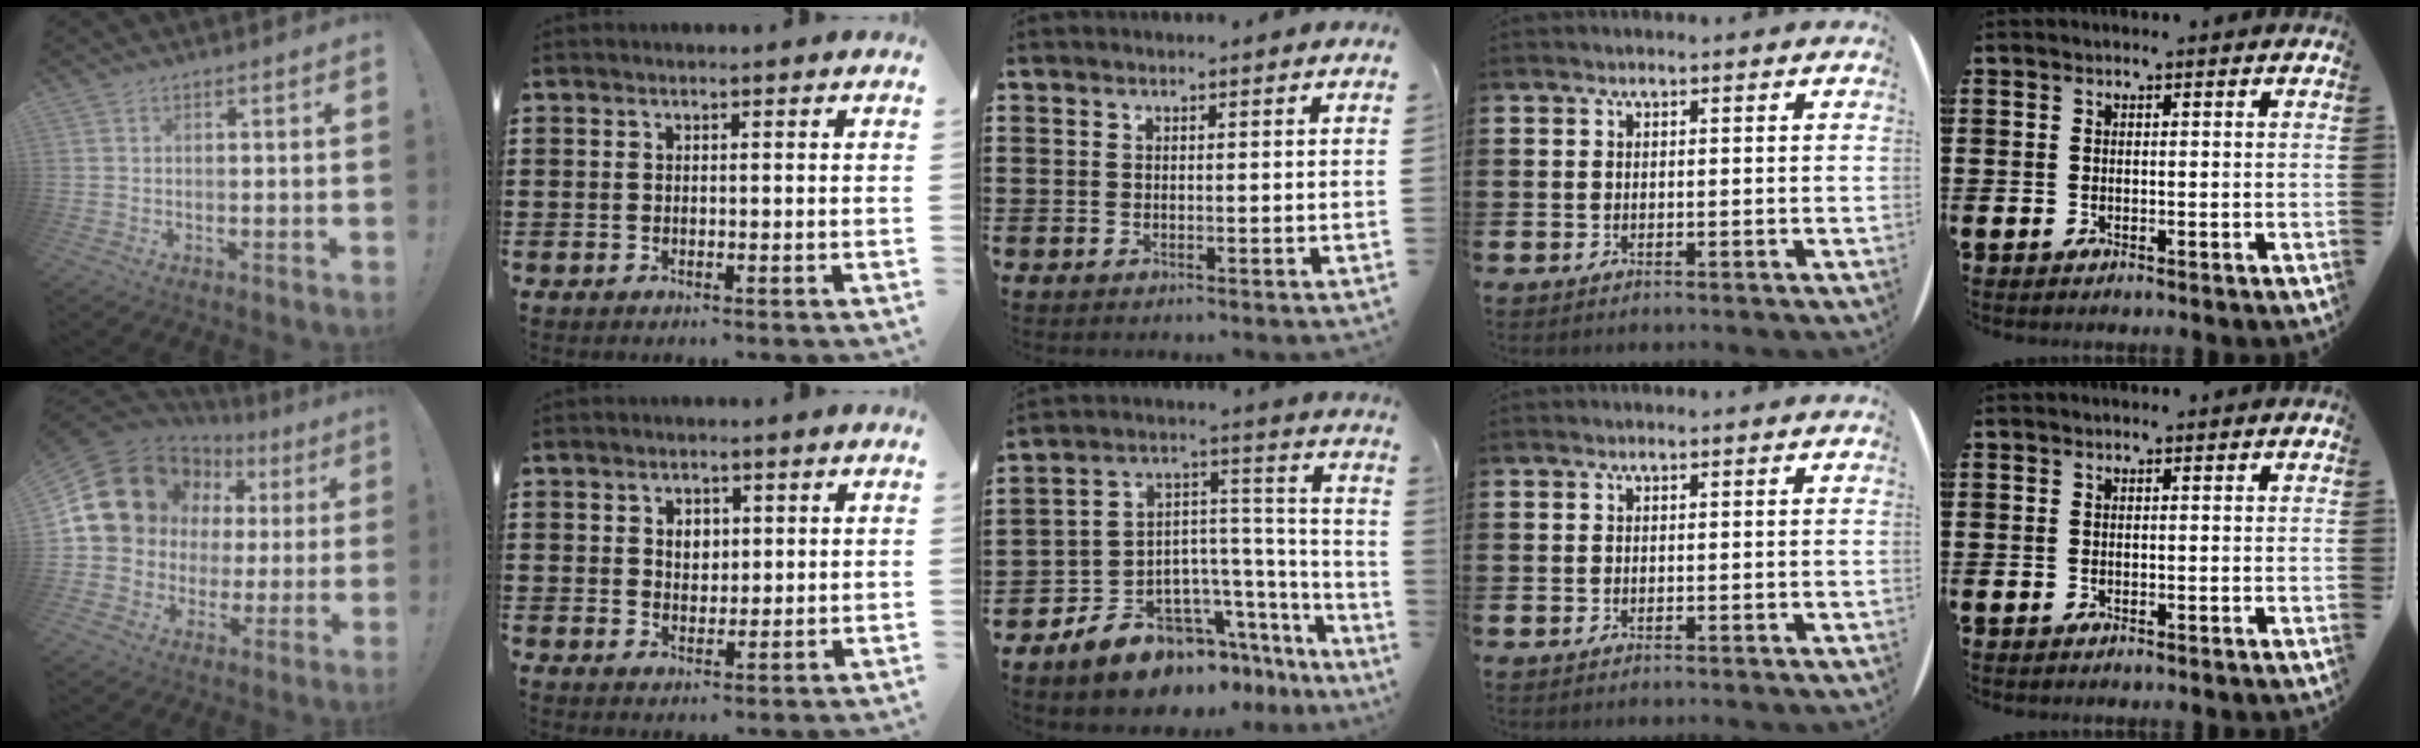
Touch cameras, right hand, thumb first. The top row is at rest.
{"thumb": {"total": 17.4, "force": [8.8, 13.1, 7.3], "torque": [-0.116, -0.052, 0.192]}, "index": {"total": 2.6, "force": [0.8, 2.0, 1.5], "torque": [-0.028, 0.006, 0.012]}, "middle": {"total": 8.8, "force": [-7.5, 4.2, 1.4], "torque": [-0.046, 0.002, -0.145]}}